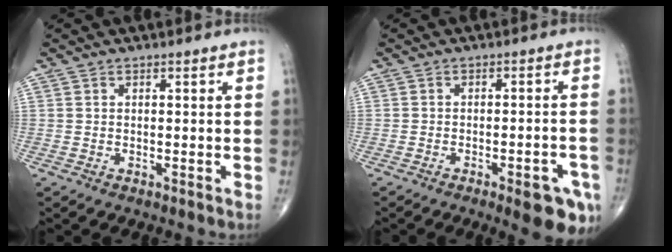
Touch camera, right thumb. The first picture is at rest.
{"total": 8.6, "force": [-4.4, 2.6, 7.0], "torque": [-0.071, 0.015, -0.049]}